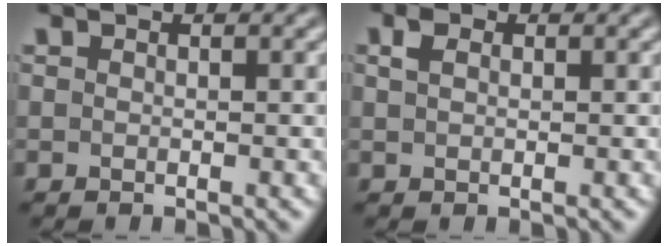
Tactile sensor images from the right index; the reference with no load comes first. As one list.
[{"total": 0.8, "force": [0.5, -0.1, 0.6], "torque": [-0.004, -0.003, 0.015]}]